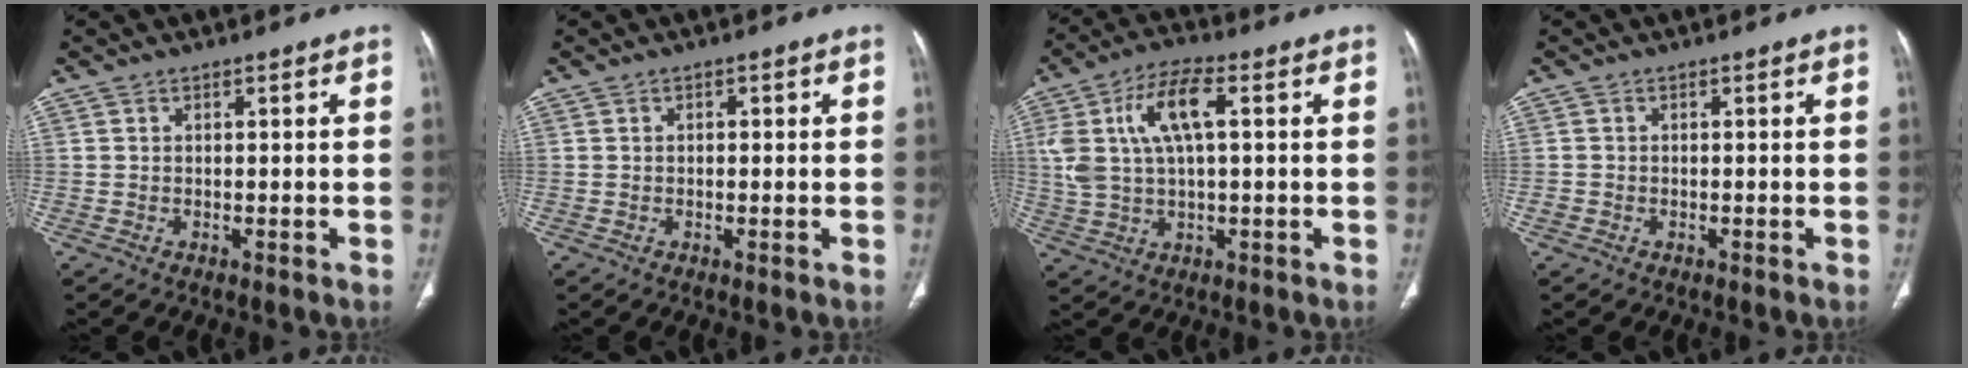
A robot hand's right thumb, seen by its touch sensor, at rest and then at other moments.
{"total": 0.7, "force": [0.0, 0.5, 0.4], "torque": [-0.004, 0.002, -0.002]}
{"total": 12.1, "force": [3.0, 5.2, 10.5], "torque": [-0.218, 0.020, 0.057]}
{"total": 0.9, "force": [-0.4, 0.8, 0.2], "torque": [-0.005, 0.003, -0.010]}